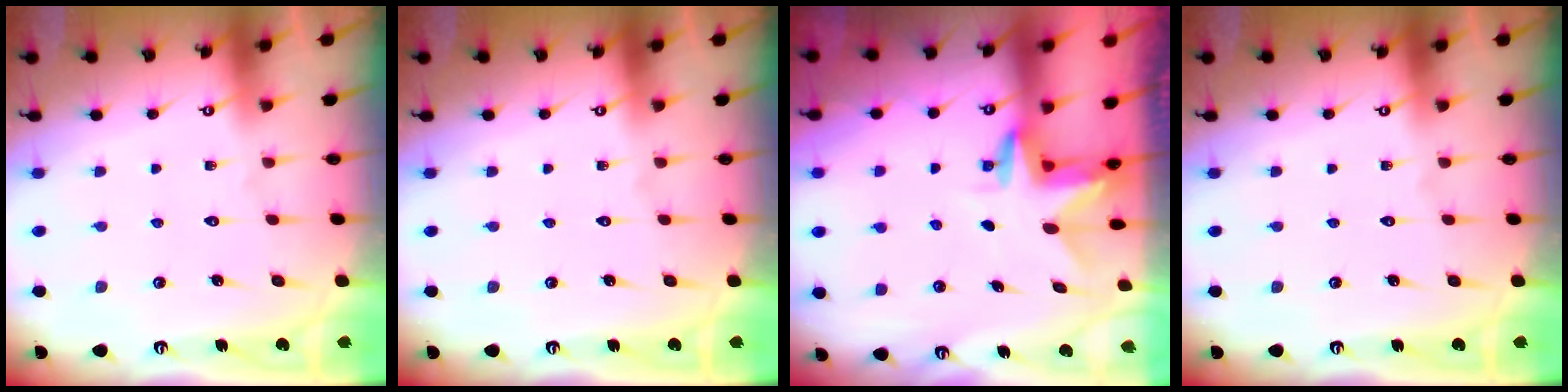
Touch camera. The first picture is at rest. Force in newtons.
{"total": 0.0}
{"total": 3.1, "press": 3.1, "slide": 0.2}
{"total": 0.0}